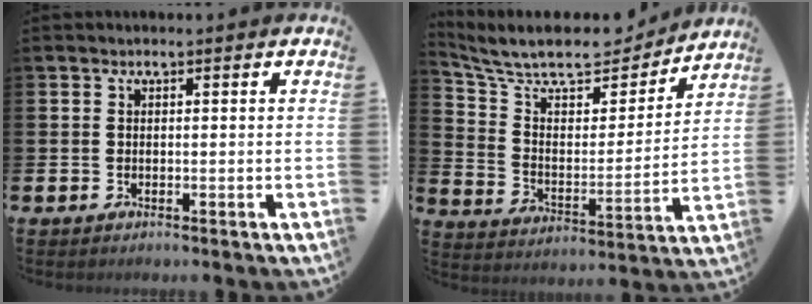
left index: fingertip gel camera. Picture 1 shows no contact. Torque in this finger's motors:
{"motor_torque": [0.99, -1.15, 0.05, 0.14]}